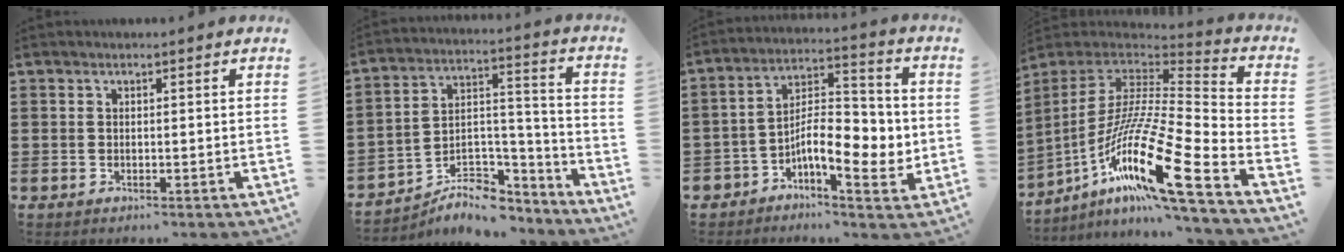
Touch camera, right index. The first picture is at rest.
{"total": 7.3, "force": [-6.0, 3.5, 2.1], "torque": [-0.031, 0.018, -0.110]}
{"total": 9.7, "force": [-2.3, 4.3, 8.3], "torque": [-0.136, -0.004, -0.044]}
{"total": 18.9, "force": [-10.5, 2.2, 15.5], "torque": [-0.323, -0.004, -0.203]}